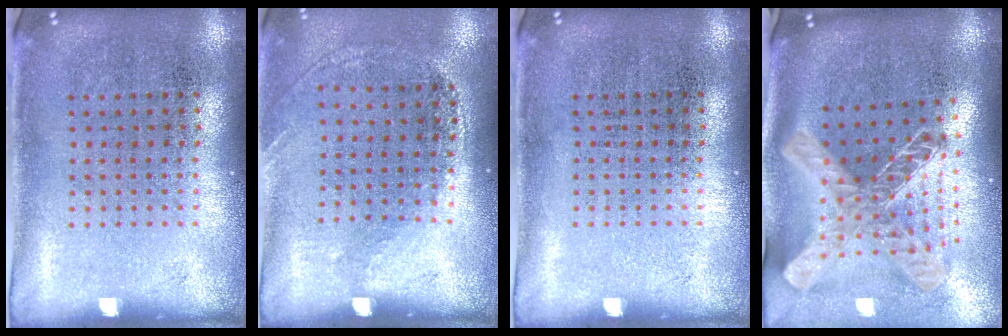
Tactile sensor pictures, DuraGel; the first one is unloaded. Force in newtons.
{"total": 1.2, "press": 0.9, "slide": 0.8}
{"total": 0.0}
{"total": 2.5, "press": 1.8, "slide": 1.8}